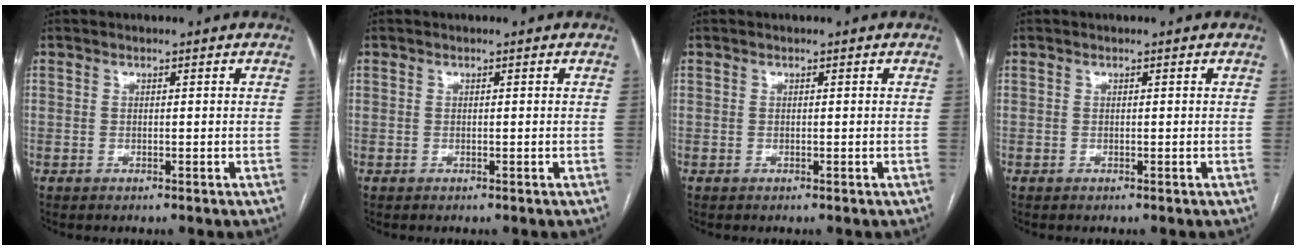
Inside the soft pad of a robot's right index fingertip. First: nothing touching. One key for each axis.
{"total": 0.0}
{"total": 0.0}
{"total": 0.0}